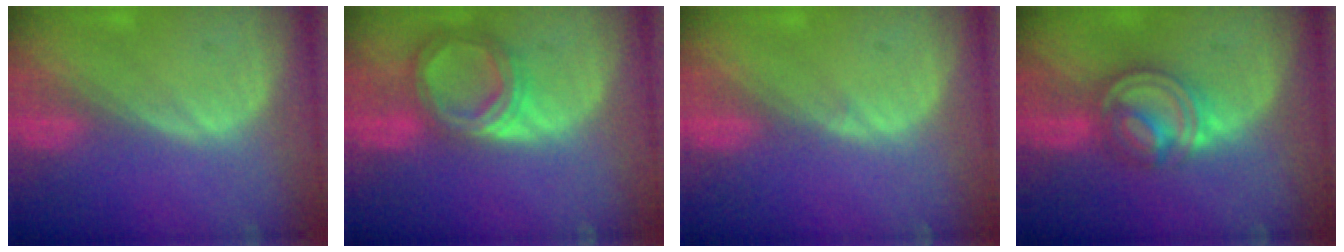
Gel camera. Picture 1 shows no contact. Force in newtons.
{"total": 6.6, "press": 6.1, "slide": 2.5}
{"total": 0.6, "press": 0.2, "slide": 0.5}
{"total": 7.6, "press": 6.6, "slide": 3.8}